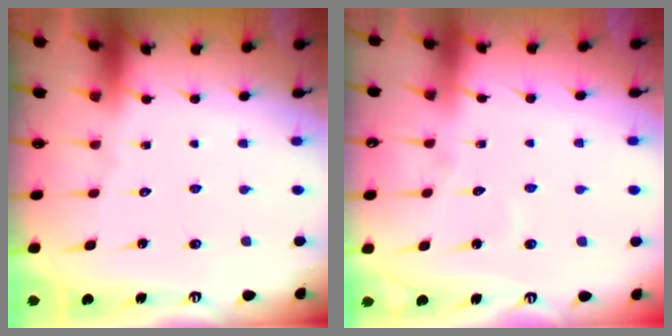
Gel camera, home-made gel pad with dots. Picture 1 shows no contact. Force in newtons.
{"total": 2.5, "press": 2.5, "slide": 0.2}